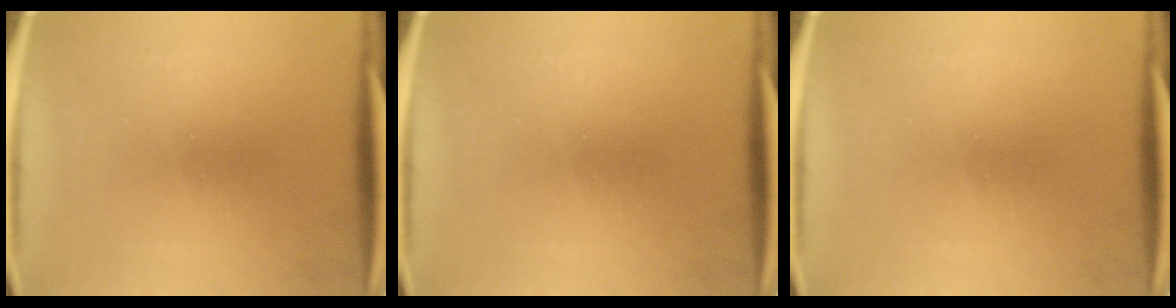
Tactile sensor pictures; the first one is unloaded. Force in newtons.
{"total": 0.0}
{"total": 0.0}